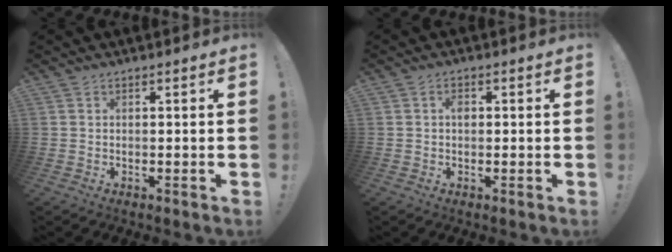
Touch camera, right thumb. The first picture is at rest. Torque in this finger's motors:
{"motor_torque": [0.52, 0.66, 0.30, -0.26, 0.00]}